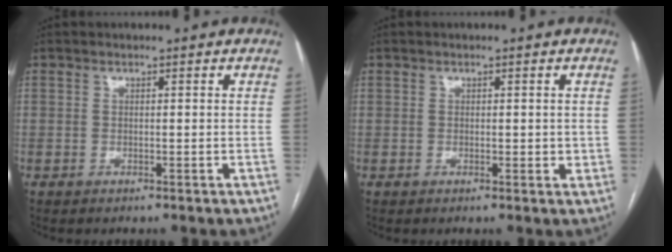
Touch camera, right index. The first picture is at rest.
{"total": 1.6, "force": [0.1, 1.1, 1.2], "torque": [-0.012, 0.002, 0.002]}